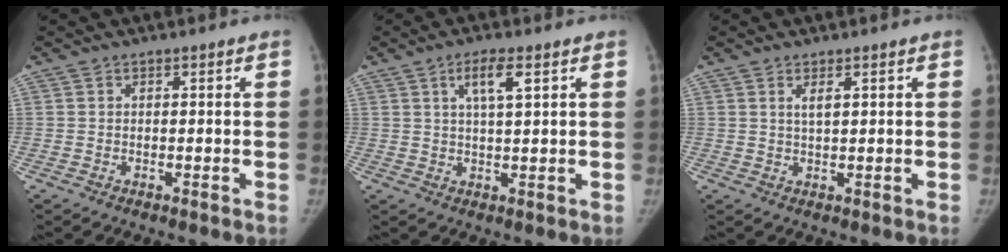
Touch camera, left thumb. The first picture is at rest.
{"total": 5.1, "force": [2.3, 1.1, 4.4], "torque": [-0.081, -0.004, 0.043]}
{"total": 1.7, "force": [0.9, 0.4, 1.5], "torque": [-0.027, -0.005, 0.018]}